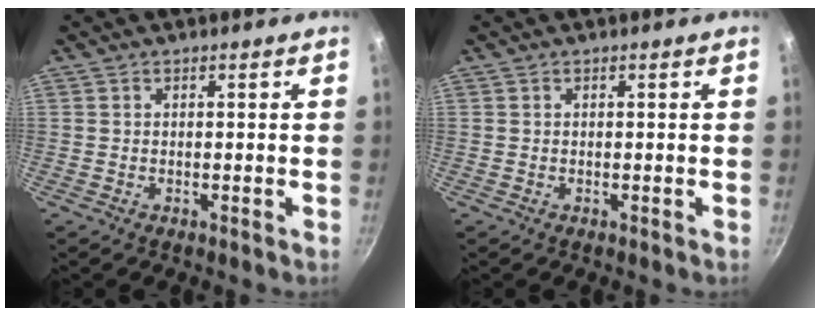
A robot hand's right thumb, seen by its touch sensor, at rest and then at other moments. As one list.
[{"total": 0.0}]